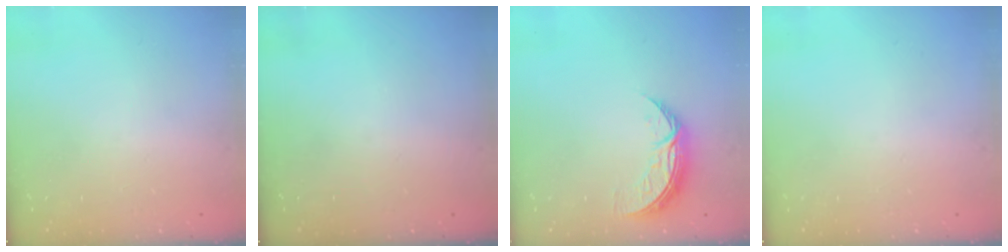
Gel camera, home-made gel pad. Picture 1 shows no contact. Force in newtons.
{"total": 0.0}
{"total": 8.5, "press": 8.5, "slide": 0.3}
{"total": 0.0}